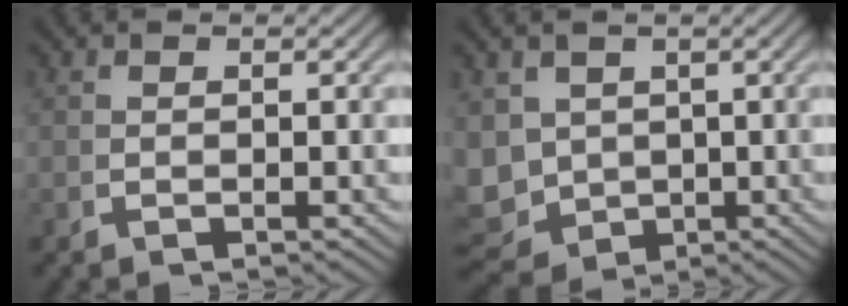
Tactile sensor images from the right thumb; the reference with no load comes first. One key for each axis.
{"total": 8.8, "fx": -1.8, "fy": 7.6, "fz": 4.1, "tx": -0.110, "ty": -0.059, "tz": -0.002}